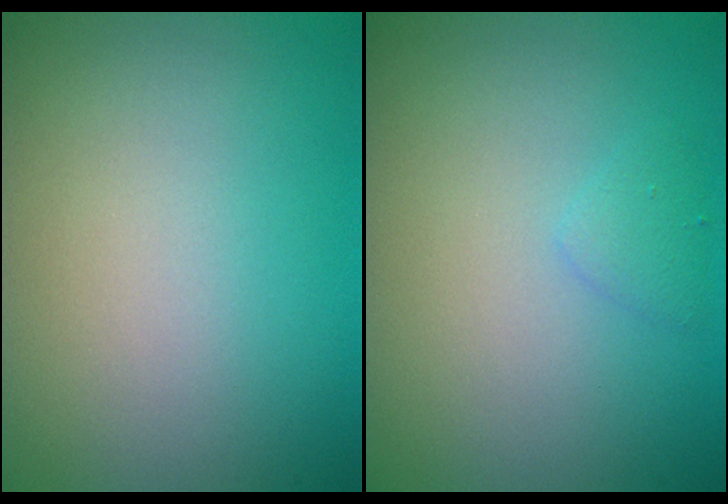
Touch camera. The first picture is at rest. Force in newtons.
{"total": 0.9, "press": 0.9, "slide": 0.0}